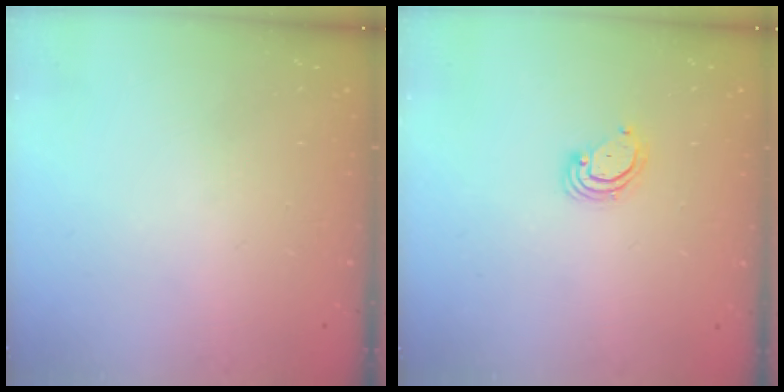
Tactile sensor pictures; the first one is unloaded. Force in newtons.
{"total": 3.0, "press": 2.9, "slide": 0.3}